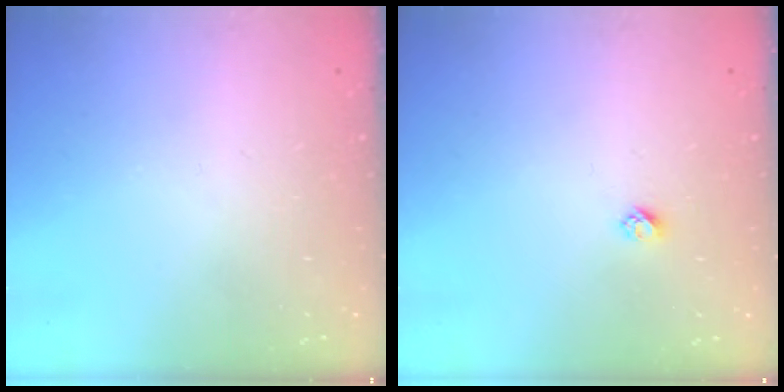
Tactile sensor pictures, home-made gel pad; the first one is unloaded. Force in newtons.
{"total": 2.4, "press": 2.4, "slide": 0.2}